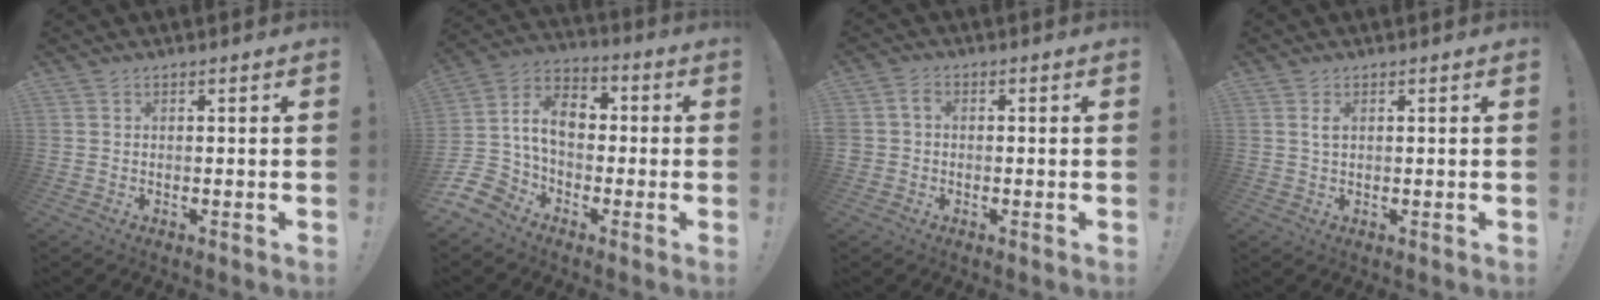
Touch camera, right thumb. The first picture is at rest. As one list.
[{"total": 12.8, "force": [0.1, 10.0, 8.0], "torque": [-0.148, 0.013, 0.005]}, {"total": 2.7, "force": [-0.6, 2.1, 1.5], "torque": [-0.032, 0.015, -0.010]}, {"total": 1.8, "force": [0.7, 0.7, 1.5], "torque": [-0.023, -0.001, 0.010]}]